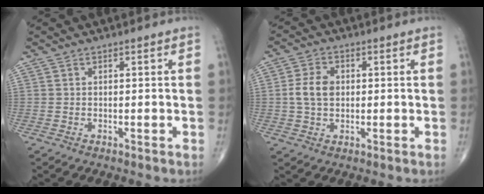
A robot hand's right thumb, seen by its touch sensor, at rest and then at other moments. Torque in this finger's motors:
{"motor_torque": [-0.04, -0.11, 0.45, -0.22, 0.04]}